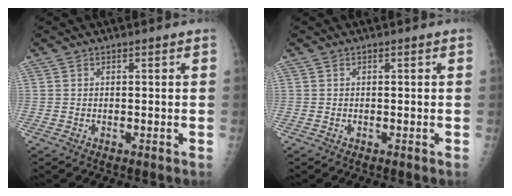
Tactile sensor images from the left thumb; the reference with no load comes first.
{"total": 0.0}